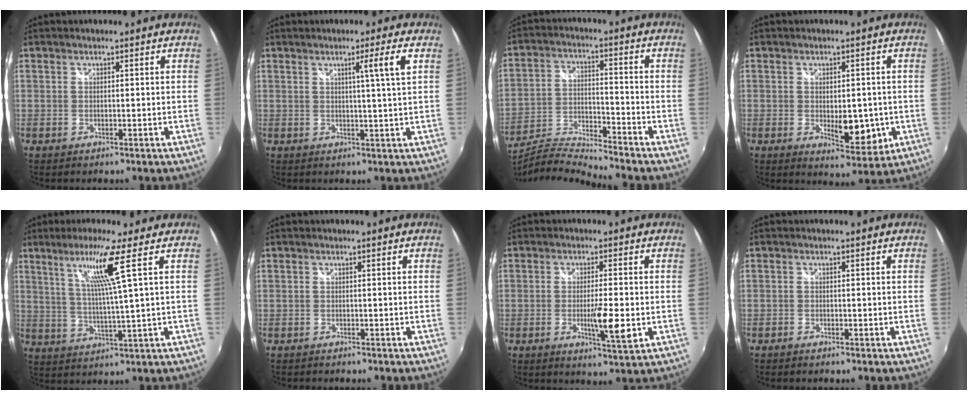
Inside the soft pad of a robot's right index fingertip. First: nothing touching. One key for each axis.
{"total": 4.4, "fx": 1.5, "fy": -1.5, "fz": 3.8, "tx": -0.060, "ty": -0.004, "tz": 0.024}
{"total": 10.6, "fx": -10.1, "fy": -1.4, "fz": 2.9, "tx": -0.054, "ty": -0.012, "tz": -0.193}
{"total": 7.6, "fx": -1.5, "fy": 3.7, "fz": 6.5, "tx": -0.095, "ty": -0.019, "tz": -0.013}
{"total": 8.3, "fx": 4.0, "fy": -1.8, "fz": 7.1, "tx": -0.124, "ty": -0.003, "tz": 0.077}
{"total": 1.2, "fx": -1.2, "fy": 0.3, "fz": 0.2, "tx": -0.008, "ty": -0.007, "tz": -0.019}
{"total": 6.4, "fx": -1.4, "fy": 0.9, "fz": 6.2, "tx": -0.108, "ty": -0.013, "tz": -0.023}
{"total": 1.3, "fx": -1.2, "fy": 0.4, "fz": 0.3, "tx": -0.011, "ty": -0.007, "tz": -0.023}